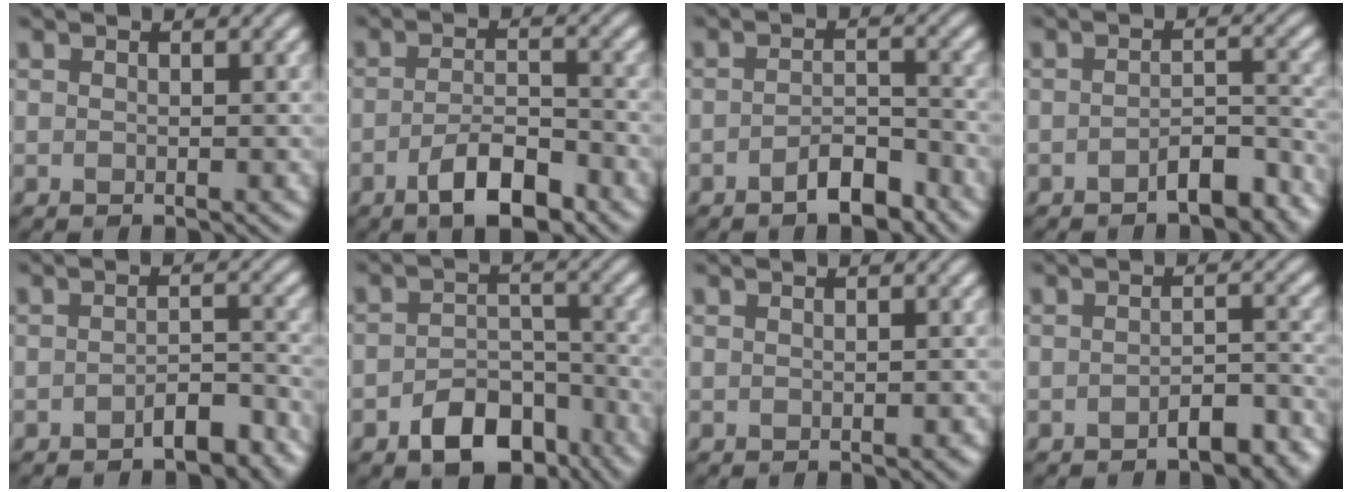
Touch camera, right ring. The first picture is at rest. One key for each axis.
{"total": 5.1, "fx": -2.9, "fy": 1.8, "fz": 3.8, "tx": -0.064, "ty": 0.001, "tz": -0.051}
{"total": 3.5, "fx": -2.3, "fy": 1.3, "fz": 2.3, "tx": -0.034, "ty": 0.010, "tz": -0.042}
{"total": 3.9, "fx": -2.5, "fy": 1.5, "fz": 2.5, "tx": -0.036, "ty": 0.008, "tz": -0.039}
{"total": 3.4, "fx": -2.2, "fy": 1.3, "fz": 2.2, "tx": -0.033, "ty": 0.008, "tz": -0.034}
{"total": 6.3, "fx": -3.8, "fy": 3.8, "fz": 3.2, "tx": -0.042, "ty": -0.005, "tz": -0.062}
{"total": 0.6, "fx": -0.3, "fy": 0.1, "fz": 0.5, "tx": -0.006, "ty": 0.002, "tz": -0.002}
{"total": 3.8, "fx": -2.5, "fy": 1.4, "fz": 2.5, "tx": -0.035, "ty": 0.005, "tz": -0.035}